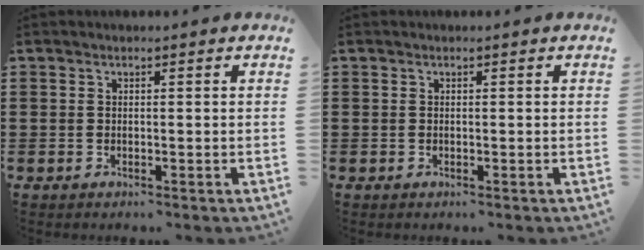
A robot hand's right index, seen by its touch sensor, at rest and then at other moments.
{"total": 0.0}